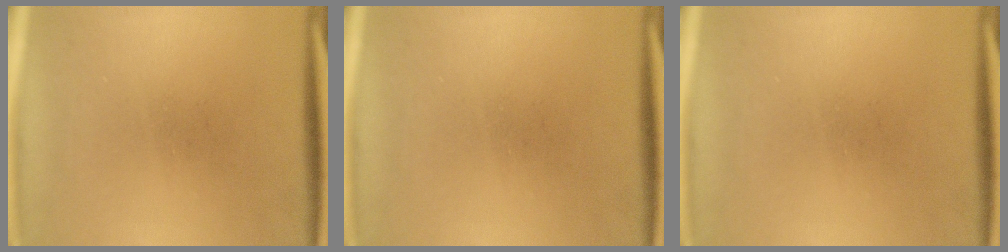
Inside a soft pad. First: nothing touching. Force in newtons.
{"total": 0.0}
{"total": 0.0}